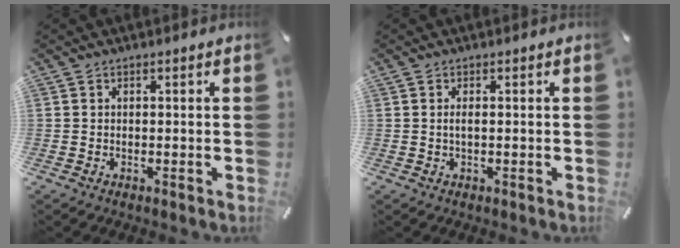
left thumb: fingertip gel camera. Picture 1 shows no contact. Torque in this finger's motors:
{"motor_torque": [0.34, 0.38, 0.40, -0.27, 0.05]}